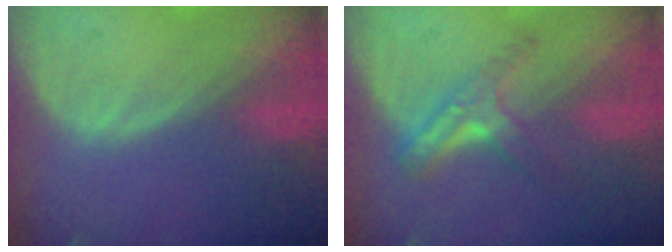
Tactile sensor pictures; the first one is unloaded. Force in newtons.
{"total": 5.4, "press": 4.8, "slide": 2.6}